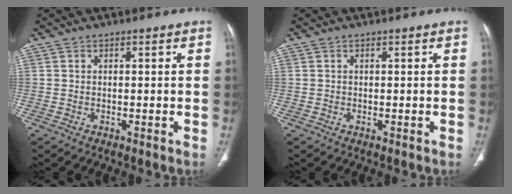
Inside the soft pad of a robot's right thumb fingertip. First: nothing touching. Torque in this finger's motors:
{"motor_torque": [-0.08, 0.25, -0.19, 0.14, 0.02]}